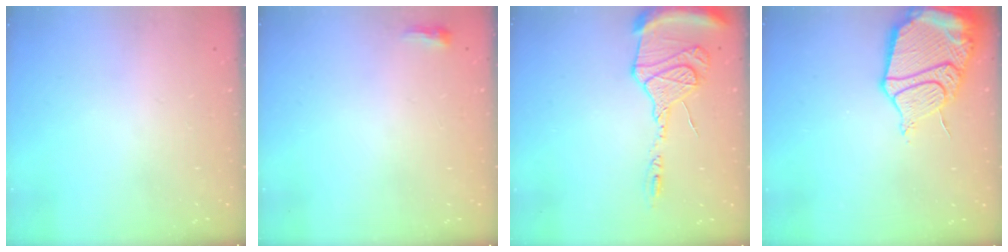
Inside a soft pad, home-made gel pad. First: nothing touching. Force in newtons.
{"total": 2.9, "press": 2.8, "slide": 0.8}
{"total": 14.8, "press": 14.7, "slide": 1.6}
{"total": 21.3, "press": 21.2, "slide": 2.2}